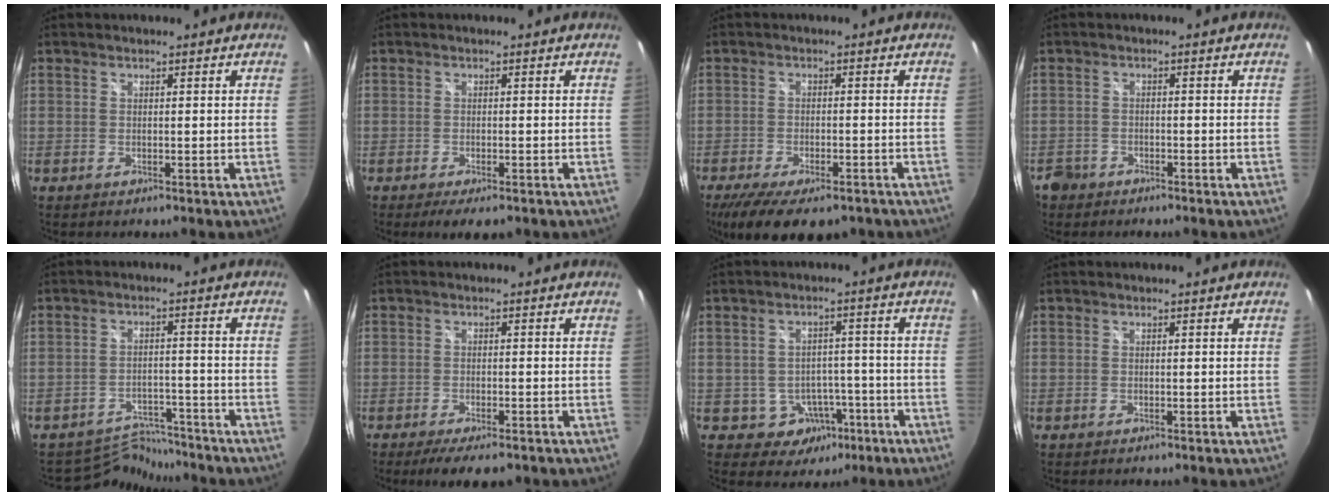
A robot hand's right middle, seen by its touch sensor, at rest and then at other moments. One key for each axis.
{"total": 4.2, "fx": -3.0, "fy": 1.3, "fz": 2.7, "tx": -0.054, "ty": -0.015, "tz": -0.047}
{"total": 13.0, "fx": -9.4, "fy": 4.5, "fz": 7.7, "tx": -0.163, "ty": -0.042, "tz": -0.145}
{"total": 3.8, "fx": -2.6, "fy": 2.7, "fz": 0.7, "tx": -0.030, "ty": -0.001, "tz": -0.048}
{"total": 6.3, "fx": -6.0, "fy": 1.4, "fz": -1.2, "tx": 0.008, "ty": 0.014, "tz": -0.094}
{"total": 6.4, "fx": -4.9, "fy": 1.6, "fz": 3.9, "tx": -0.083, "ty": -0.019, "tz": -0.075}
{"total": 6.9, "fx": -3.3, "fy": 5.8, "fz": 1.8, "tx": -0.040, "ty": 0.027, "tz": -0.021}
{"total": 0.0}